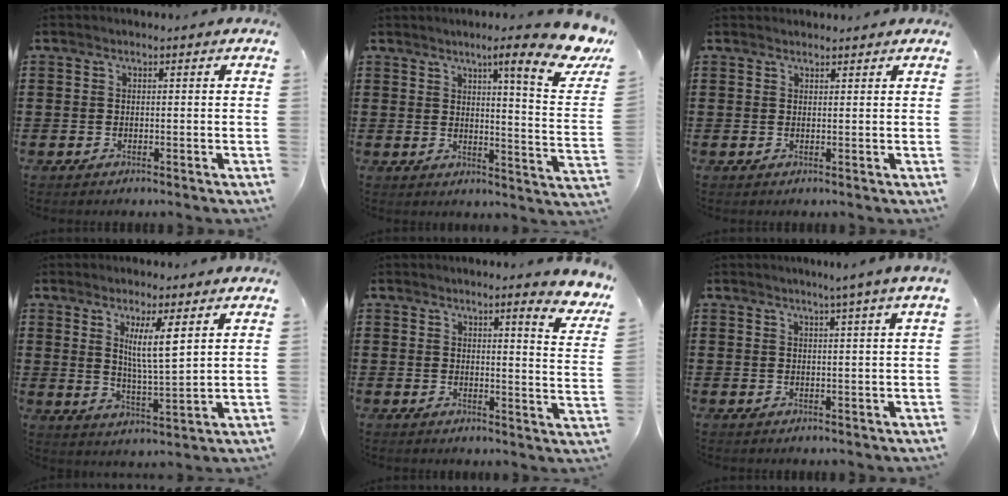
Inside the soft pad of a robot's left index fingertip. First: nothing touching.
{"total": 10.3, "force": [7.2, 0.5, 7.4], "torque": [-0.106, -0.045, 0.107]}
{"total": 1.2, "force": [1.1, 0.2, 0.1], "torque": [-0.004, 0.001, 0.022]}
{"total": 6.6, "force": [3.5, 0.8, 5.5], "torque": [-0.103, -0.013, 0.055]}
{"total": 4.1, "force": [3.3, -0.5, 2.4], "torque": [-0.037, -0.032, 0.047]}
{"total": 2.5, "force": [1.6, -1.0, 1.6], "torque": [-0.031, -0.006, 0.026]}